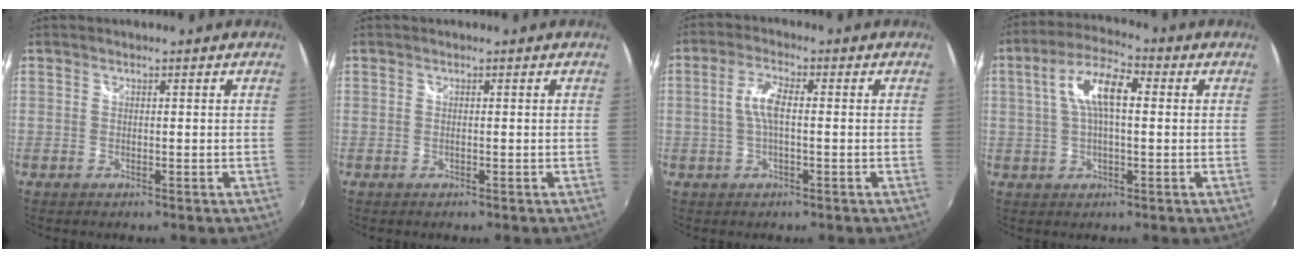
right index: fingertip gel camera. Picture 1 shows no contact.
{"total": 0.0}
{"total": 4.8, "force": [-0.2, 1.4, 4.6], "torque": [-0.095, 0.008, -0.003]}
{"total": 9.4, "force": [1.6, 3.6, 8.6], "torque": [-0.166, 0.023, 0.026]}